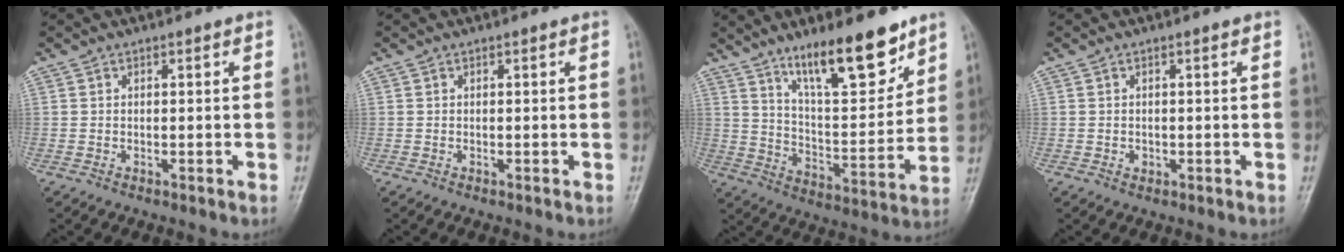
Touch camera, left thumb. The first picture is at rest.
{"total": 0.0}
{"total": 16.8, "force": [11.5, 5.1, 11.2], "torque": [-0.140, -0.076, 0.199]}
{"total": 1.1, "force": [-0.2, 0.9, 0.5], "torque": [0.001, 0.001, -0.002]}